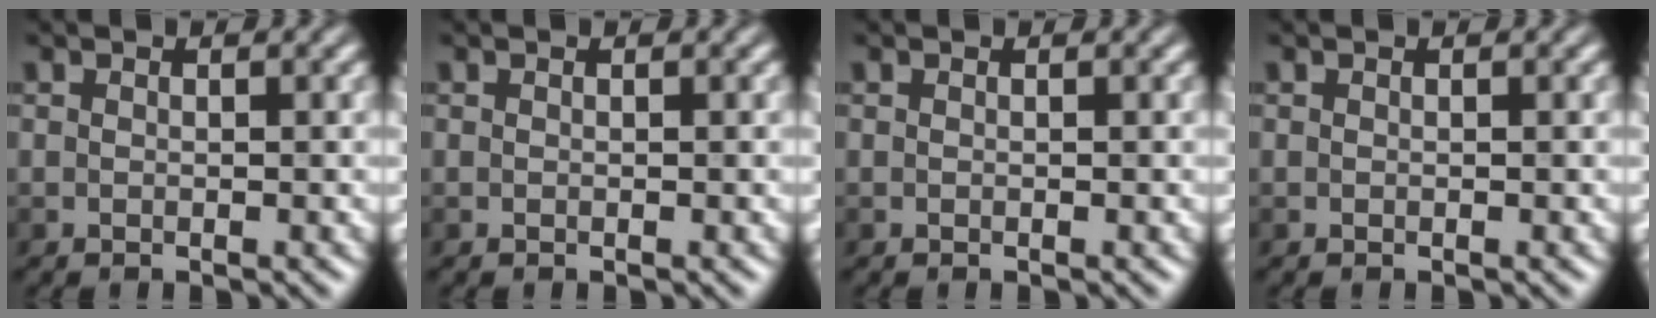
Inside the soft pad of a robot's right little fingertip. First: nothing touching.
{"total": 0.0}
{"total": 0.0}
{"total": 0.0}